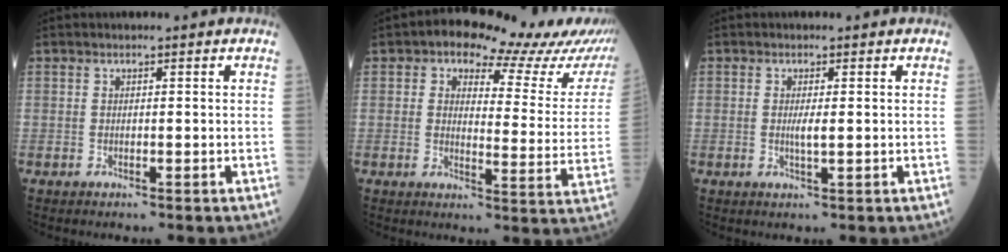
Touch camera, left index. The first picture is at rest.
{"total": 16.2, "force": [14.1, 5.7, 5.7], "torque": [-0.038, -0.023, 0.135]}
{"total": 1.7, "force": [0.1, 0.1, 1.7], "torque": [-0.036, -0.002, 0.002]}